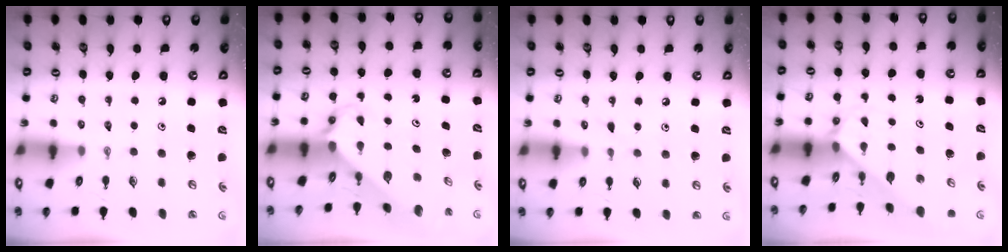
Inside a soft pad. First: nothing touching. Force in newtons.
{"total": 2.7, "press": 2.7, "slide": 0.2}
{"total": 3.9, "press": 3.9, "slide": 0.6}
{"total": 2.2, "press": 2.2, "slide": 0.1}